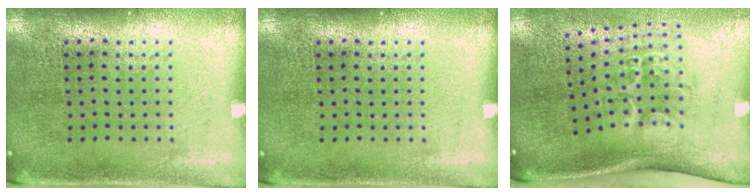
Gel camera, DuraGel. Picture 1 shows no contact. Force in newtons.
{"total": 0.0}
{"total": 2.2, "press": 1.3, "slide": 1.8}